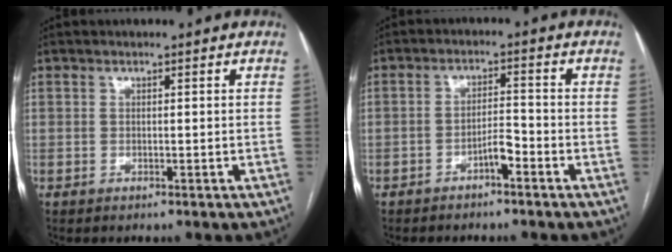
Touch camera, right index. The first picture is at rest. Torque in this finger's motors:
{"motor_torque": [0.60, 0.04, 0.11, 0.08]}